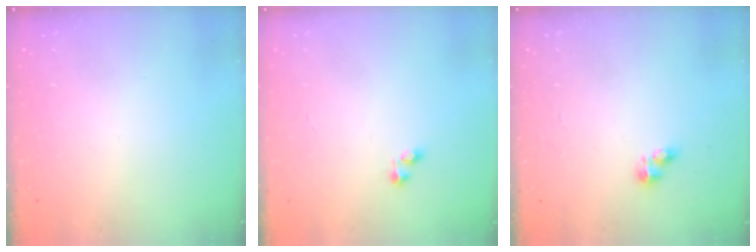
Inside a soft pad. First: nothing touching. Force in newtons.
{"total": 1.6, "press": 1.5, "slide": 0.4}
{"total": 3.5, "press": 3.5, "slide": 0.5}